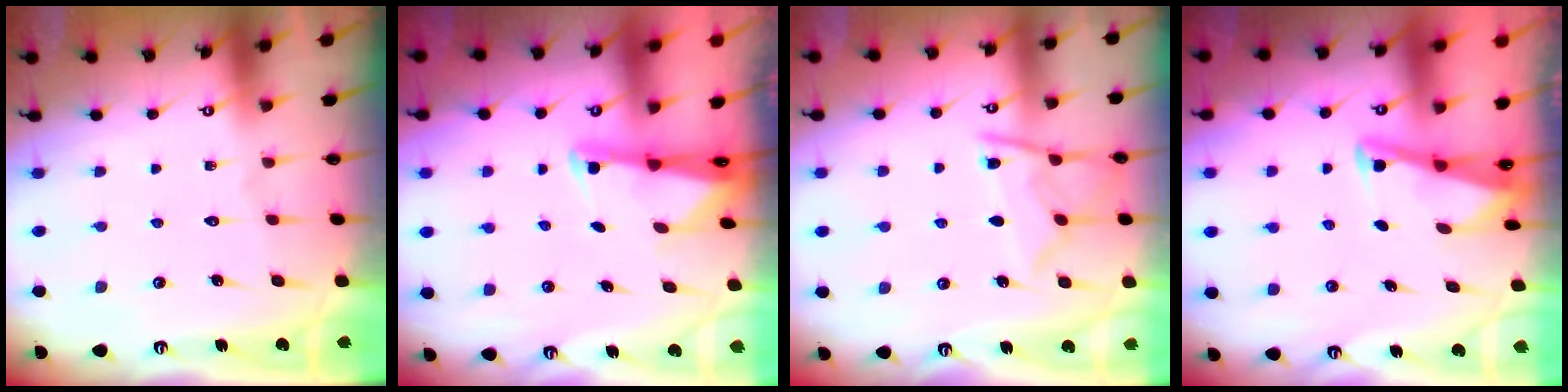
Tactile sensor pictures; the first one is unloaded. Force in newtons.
{"total": 1.8, "press": 1.7, "slide": 0.4}
{"total": 10.6, "press": 10.6, "slide": 1.1}
{"total": 2.9, "press": 2.9, "slide": 0.4}